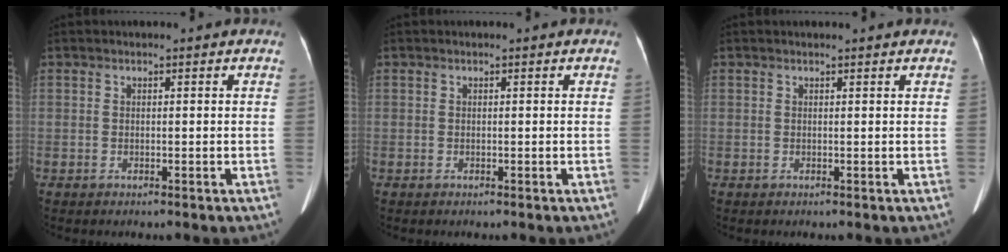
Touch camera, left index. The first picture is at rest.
{"total": 0.0}
{"total": 2.0, "force": [1.9, 0.1, 0.7], "torque": [-0.011, 0.011, 0.019]}